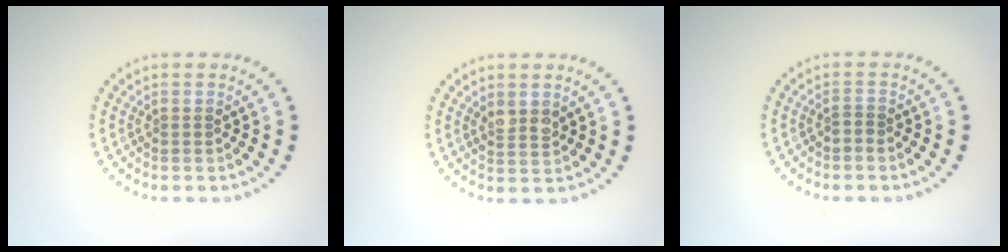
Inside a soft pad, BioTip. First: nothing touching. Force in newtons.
{"total": 1.5, "press": 1.5, "slide": 0.5}
{"total": 0.6, "press": 0.4, "slide": 0.5}